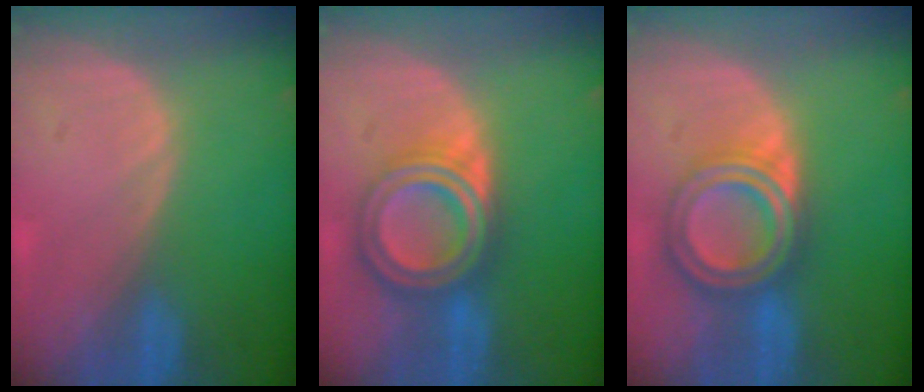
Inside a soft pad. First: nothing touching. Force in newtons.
{"total": 7.9, "press": 7.9, "slide": 0.5}
{"total": 7.7, "press": 7.6, "slide": 0.5}